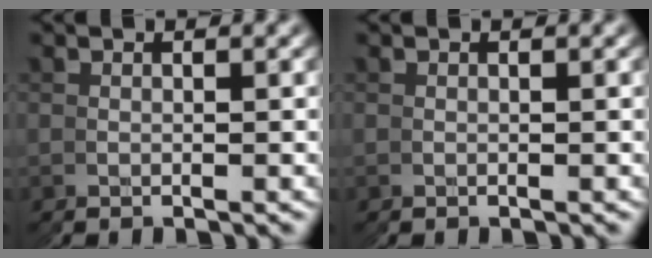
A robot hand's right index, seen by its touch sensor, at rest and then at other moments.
{"total": 0.0}